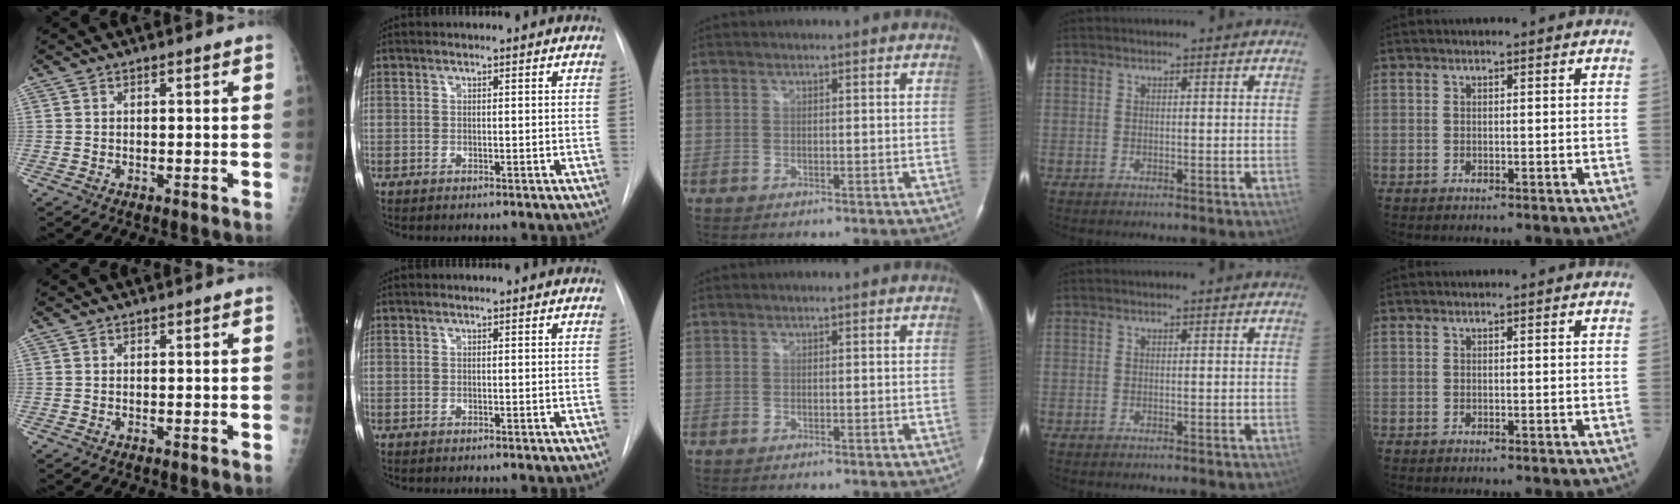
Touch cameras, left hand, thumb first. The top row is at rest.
{}